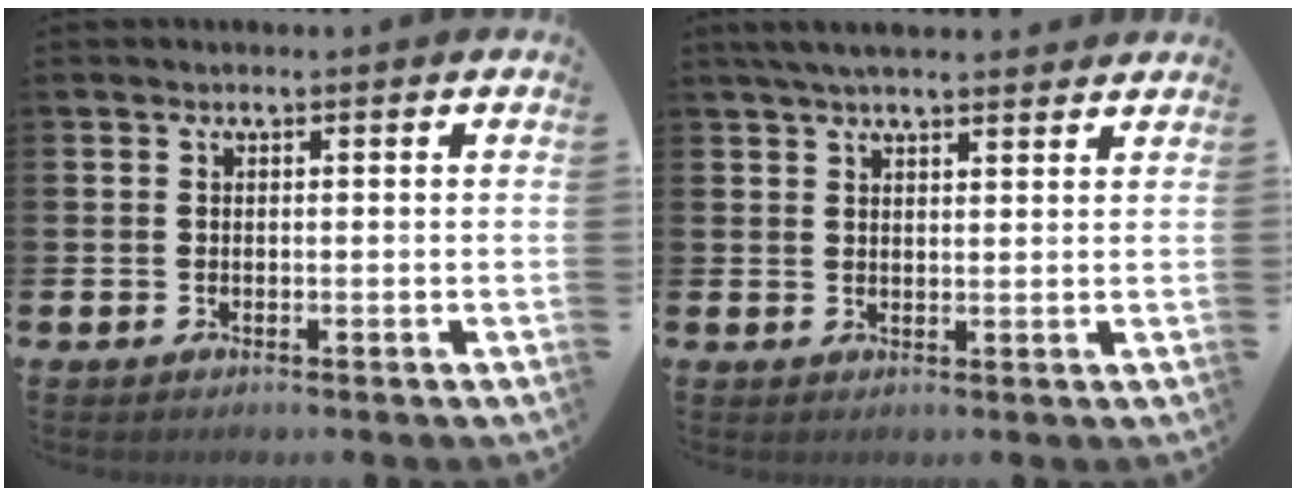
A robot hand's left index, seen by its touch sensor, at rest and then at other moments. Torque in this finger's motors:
{"motor_torque": [1.10, -1.04, 0.68, 0.20]}